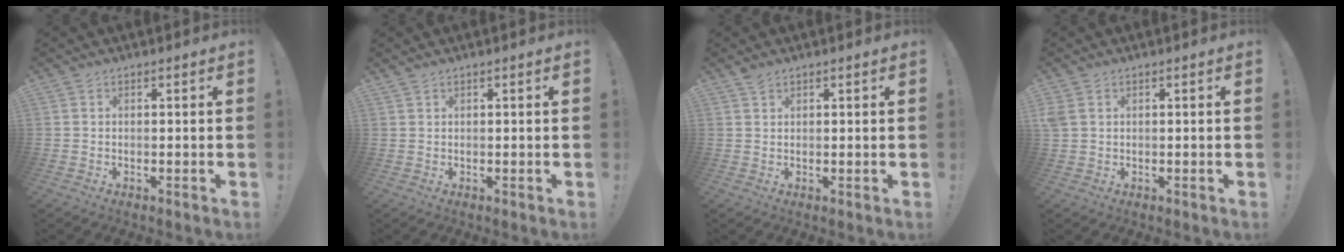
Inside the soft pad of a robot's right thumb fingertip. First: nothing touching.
{"total": 0.7, "force": [0.7, 0.2, 0.2], "torque": [-0.006, 0.001, 0.014]}
{"total": 1.9, "force": [1.5, 0.8, 0.8], "torque": [-0.011, -0.006, 0.027]}
{"total": 2.2, "force": [0.6, 1.1, 1.8], "torque": [-0.033, 0.003, 0.014]}